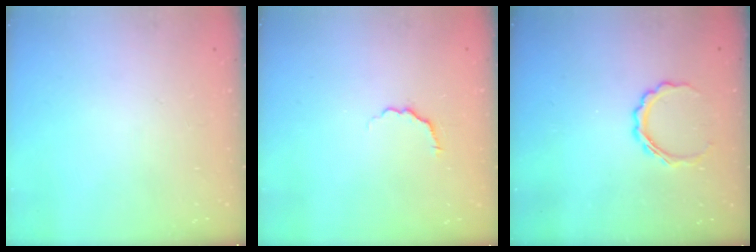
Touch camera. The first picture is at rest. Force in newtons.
{"total": 4.0, "press": 3.9, "slide": 0.9}
{"total": 6.4, "press": 6.3, "slide": 0.9}